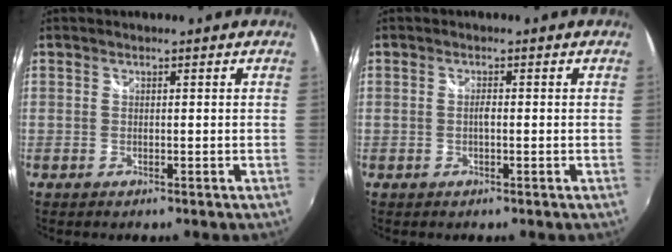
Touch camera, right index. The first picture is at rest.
{"total": 0.9, "force": [-0.2, 0.3, 0.9], "torque": [-0.016, 0.002, -0.005]}